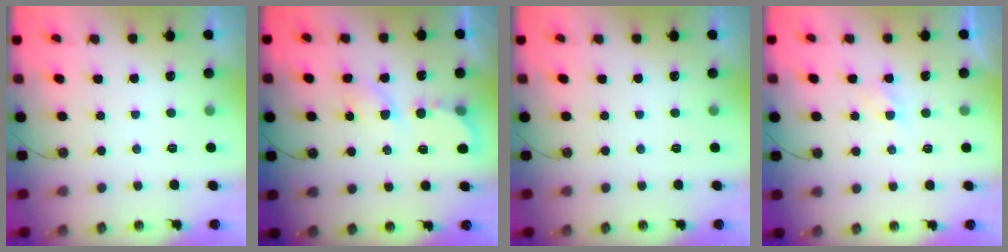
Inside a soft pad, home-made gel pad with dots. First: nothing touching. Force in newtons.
{"total": 6.0, "press": 6.0, "slide": 0.4}
{"total": 0.0}
{"total": 2.8, "press": 2.7, "slide": 0.6}